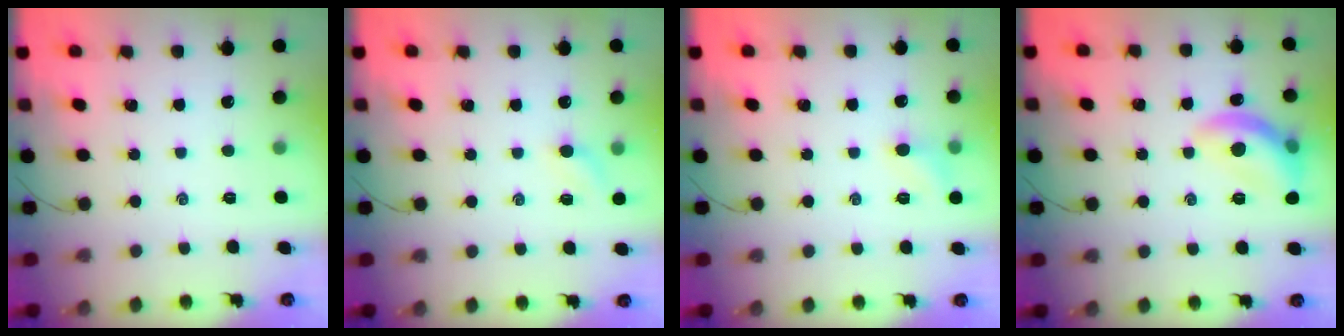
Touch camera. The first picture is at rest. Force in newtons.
{"total": 5.3, "press": 5.3, "slide": 0.7}
{"total": 5.8, "press": 5.6, "slide": 1.6}
{"total": 12.4, "press": 12.4, "slide": 0.7}